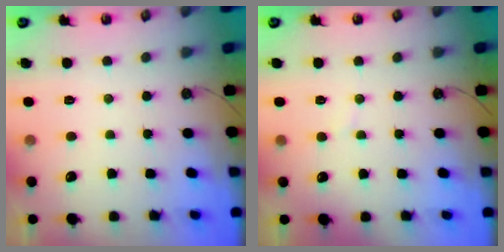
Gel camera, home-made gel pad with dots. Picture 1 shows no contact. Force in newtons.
{"total": 2.8, "press": 2.8, "slide": 0.3}